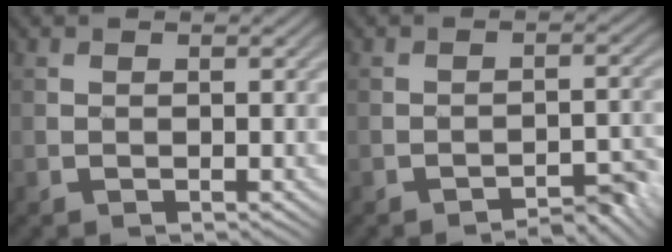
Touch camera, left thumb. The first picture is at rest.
{"total": 3.0, "force": [-2.7, 0.4, 1.3], "torque": [-0.015, 0.012, -0.038]}